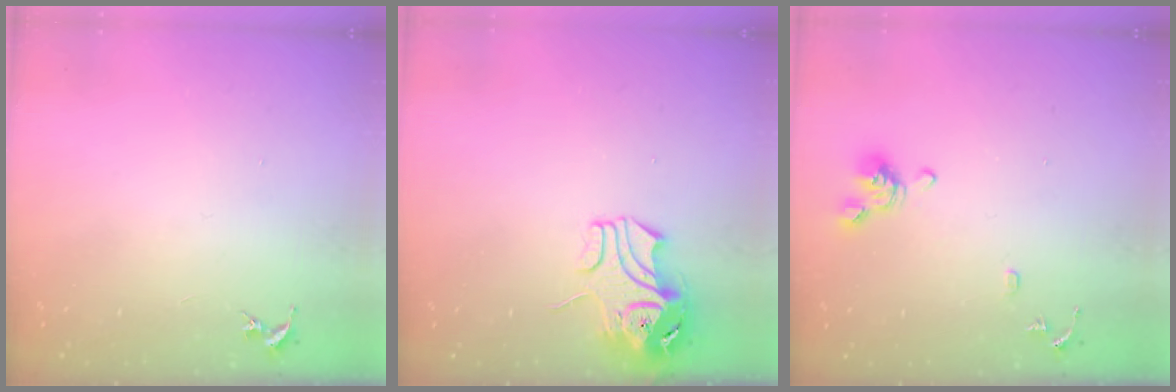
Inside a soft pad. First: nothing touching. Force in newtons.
{"total": 9.1, "press": 9.0, "slide": 1.4}
{"total": 9.8, "press": 9.7, "slide": 1.4}